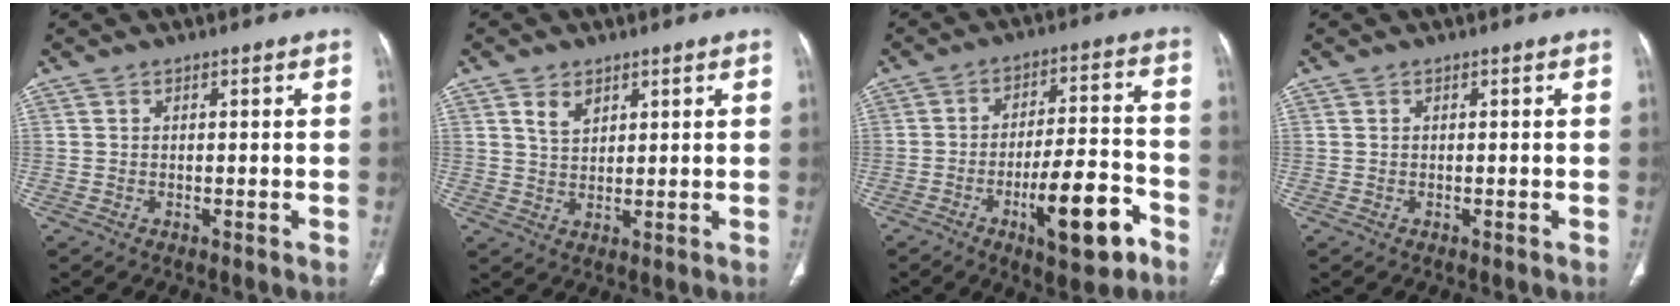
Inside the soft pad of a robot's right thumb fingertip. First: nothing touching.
{"total": 4.1, "force": [2.3, 2.6, 2.2], "torque": [-0.029, -0.016, 0.048]}
{"total": 14.0, "force": [-6.7, 4.5, 11.4], "torque": [-0.165, 0.040, -0.098]}
{"total": 0.0}